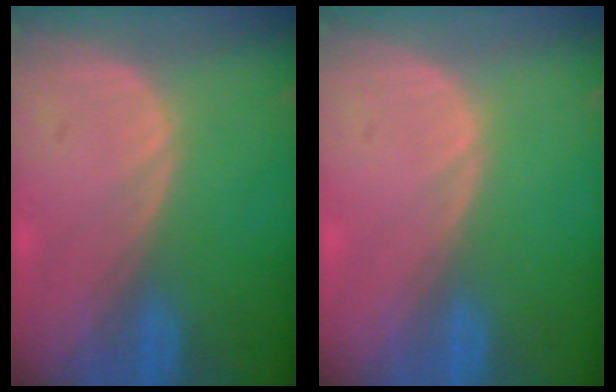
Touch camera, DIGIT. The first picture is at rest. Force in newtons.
{"total": 0.0}